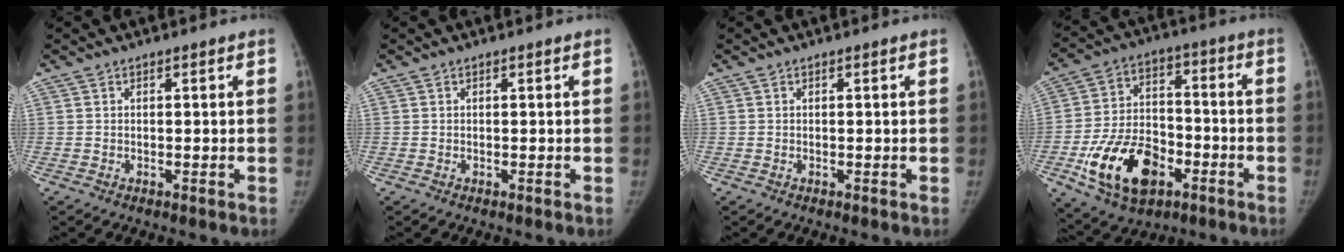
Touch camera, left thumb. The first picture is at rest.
{"total": 0.0}
{"total": 0.0}
{"total": 17.9, "force": [-7.4, 11.3, 11.8], "torque": [-0.181, 0.036, -0.119]}